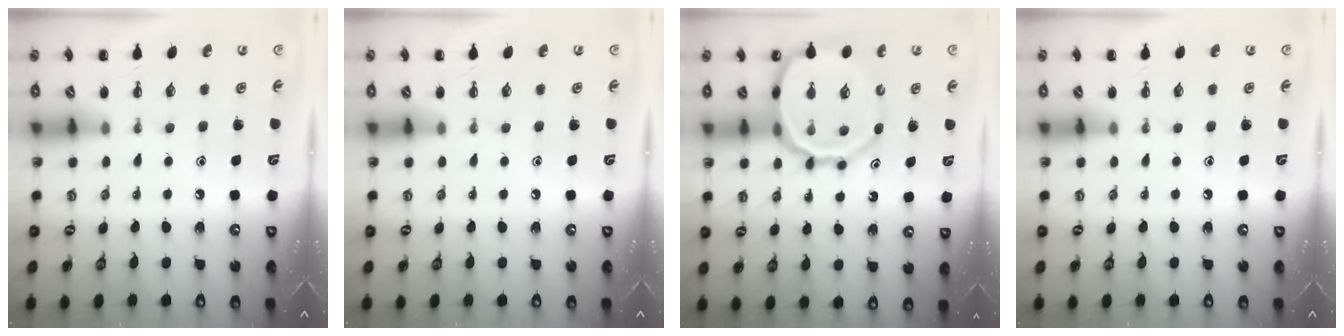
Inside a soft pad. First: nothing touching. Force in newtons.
{"total": 0.0}
{"total": 19.1, "press": 18.8, "slide": 3.5}
{"total": 0.0}